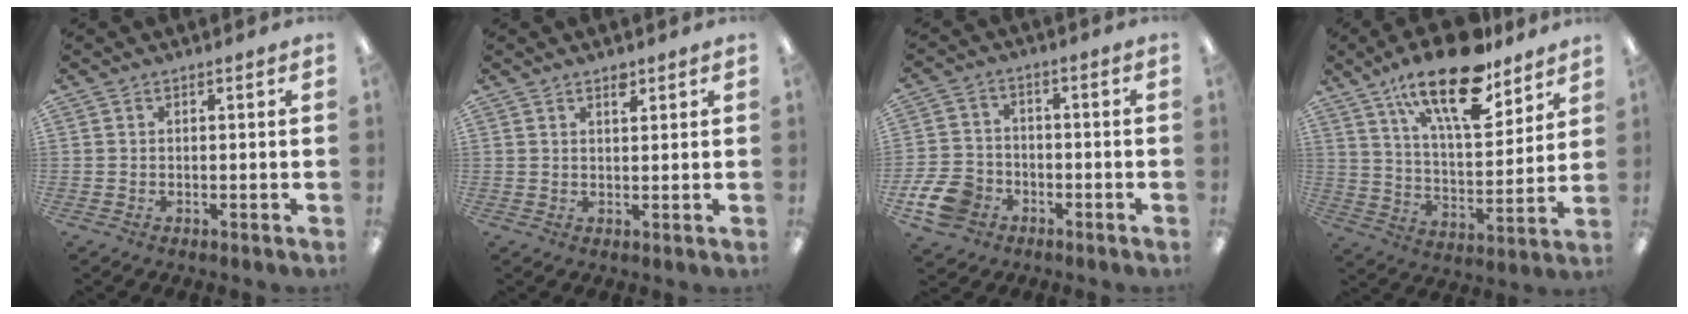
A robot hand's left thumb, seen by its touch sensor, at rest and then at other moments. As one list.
[{"total": 2.5, "force": [1.9, 1.0, 1.3], "torque": [-0.011, -0.006, 0.030]}, {"total": 9.6, "force": [-4.7, 7.1, 4.5], "torque": [-0.109, 0.029, -0.086]}, {"total": 21.5, "force": [14.3, 8.1, 13.8], "torque": [-0.229, -0.075, 0.240]}]